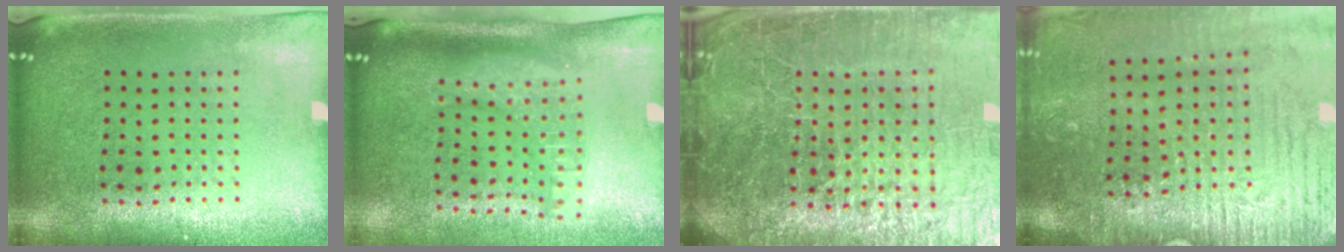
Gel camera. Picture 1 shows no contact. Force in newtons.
{"total": 2.0, "press": 1.6, "slide": 1.3}
{"total": 7.7, "press": 6.7, "slide": 3.9}
{"total": 3.7, "press": 3.7, "slide": 0.5}